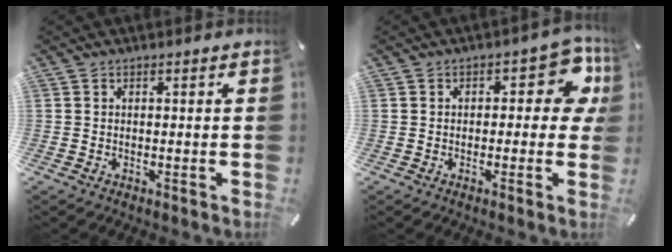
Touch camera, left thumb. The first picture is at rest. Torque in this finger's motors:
{"motor_torque": [-0.13, -0.03, 0.24, 0.18, 0.00]}